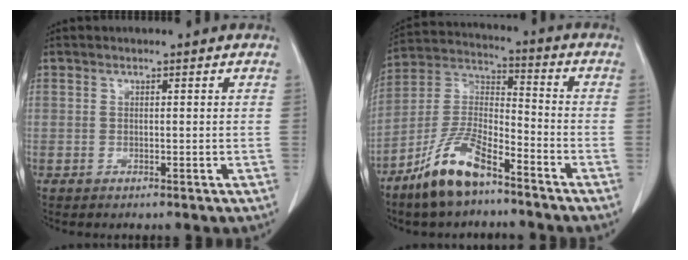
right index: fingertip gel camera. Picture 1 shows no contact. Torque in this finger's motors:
{"motor_torque": [1.09, -1.03, 0.55, 0.15]}